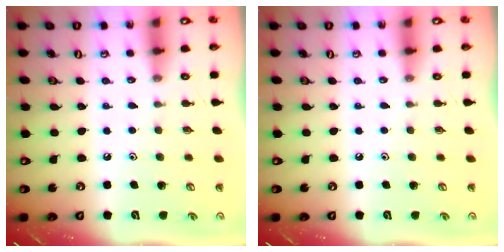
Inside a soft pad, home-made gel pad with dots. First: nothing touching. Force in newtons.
{"total": 0.0}